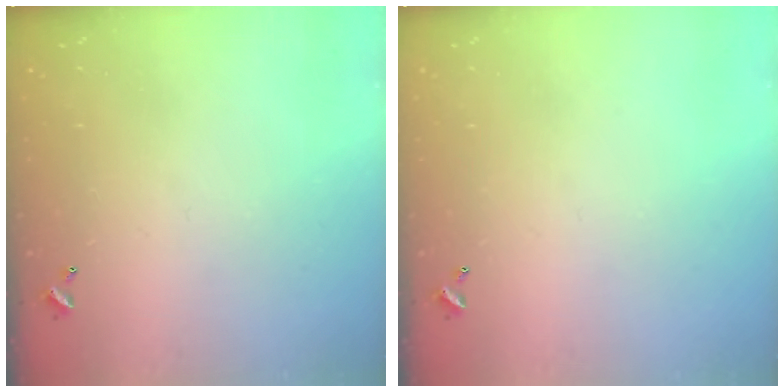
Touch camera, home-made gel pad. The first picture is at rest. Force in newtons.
{"total": 0.0}